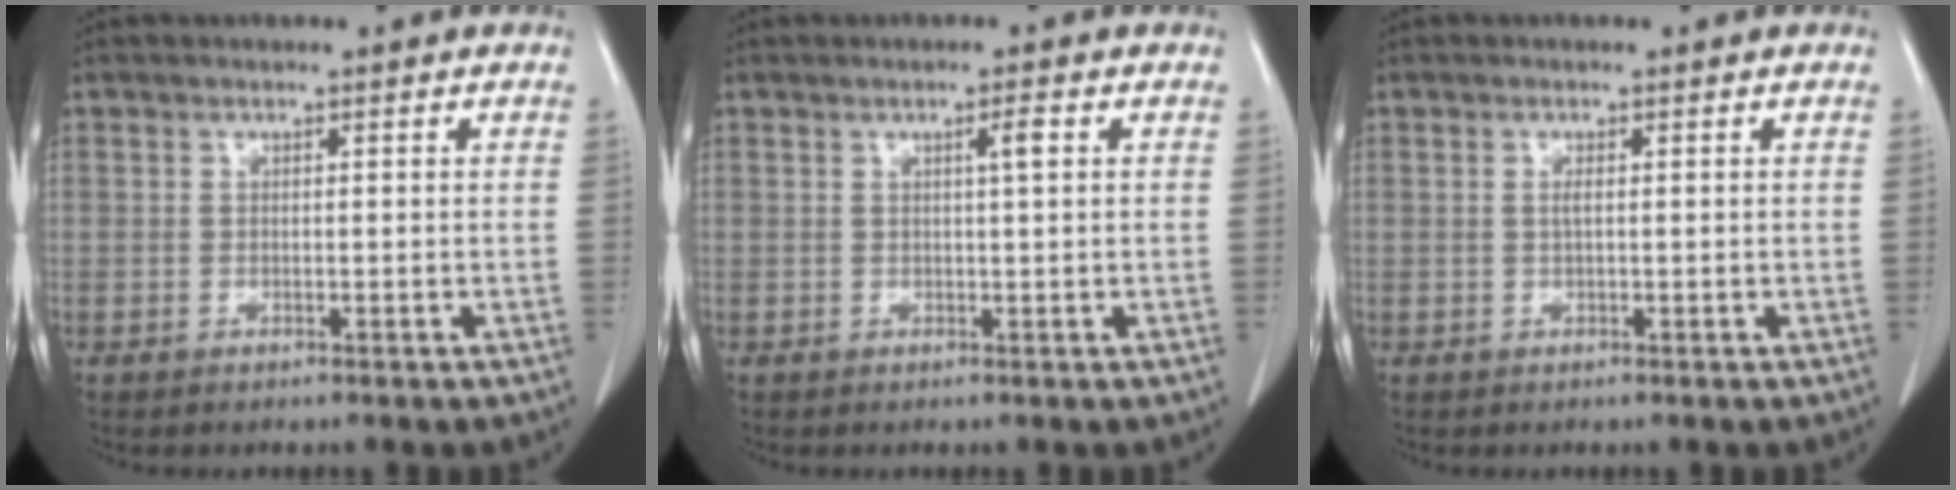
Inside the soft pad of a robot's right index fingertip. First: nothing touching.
{"total": 1.8, "force": [0.5, -0.1, 1.7], "torque": [-0.029, 0.001, 0.009]}
{"total": 0.8, "force": [0.1, 0.1, 0.8], "torque": [-0.019, 0.000, 0.001]}